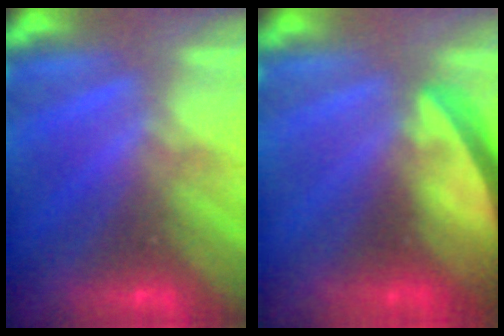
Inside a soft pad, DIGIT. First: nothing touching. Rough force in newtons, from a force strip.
{"total": 8.3}